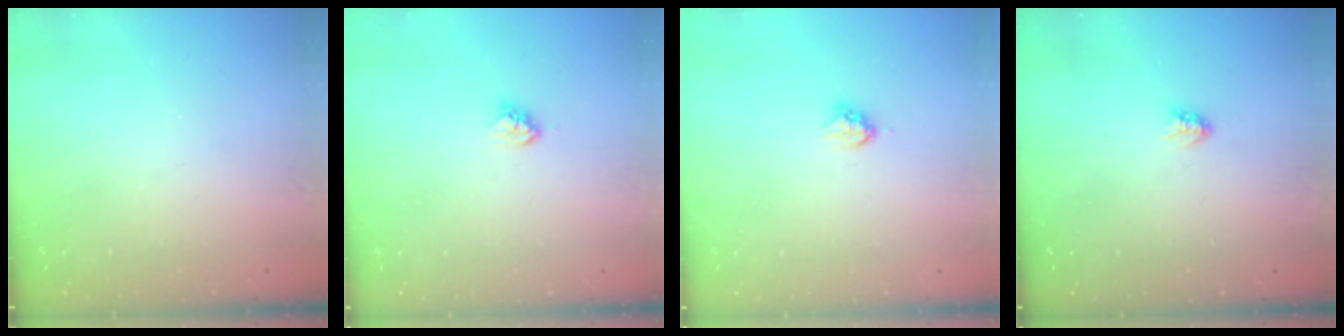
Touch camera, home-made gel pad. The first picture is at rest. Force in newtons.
{"total": 4.4, "press": 4.4, "slide": 0.6}
{"total": 4.0, "press": 4.0, "slide": 0.4}
{"total": 2.9, "press": 2.9, "slide": 0.3}